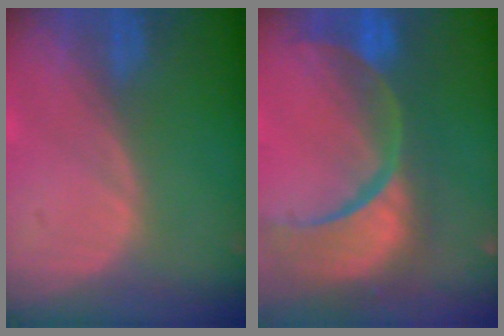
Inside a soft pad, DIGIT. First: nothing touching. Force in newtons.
{"total": 14.3, "press": 11.4, "slide": 8.7}